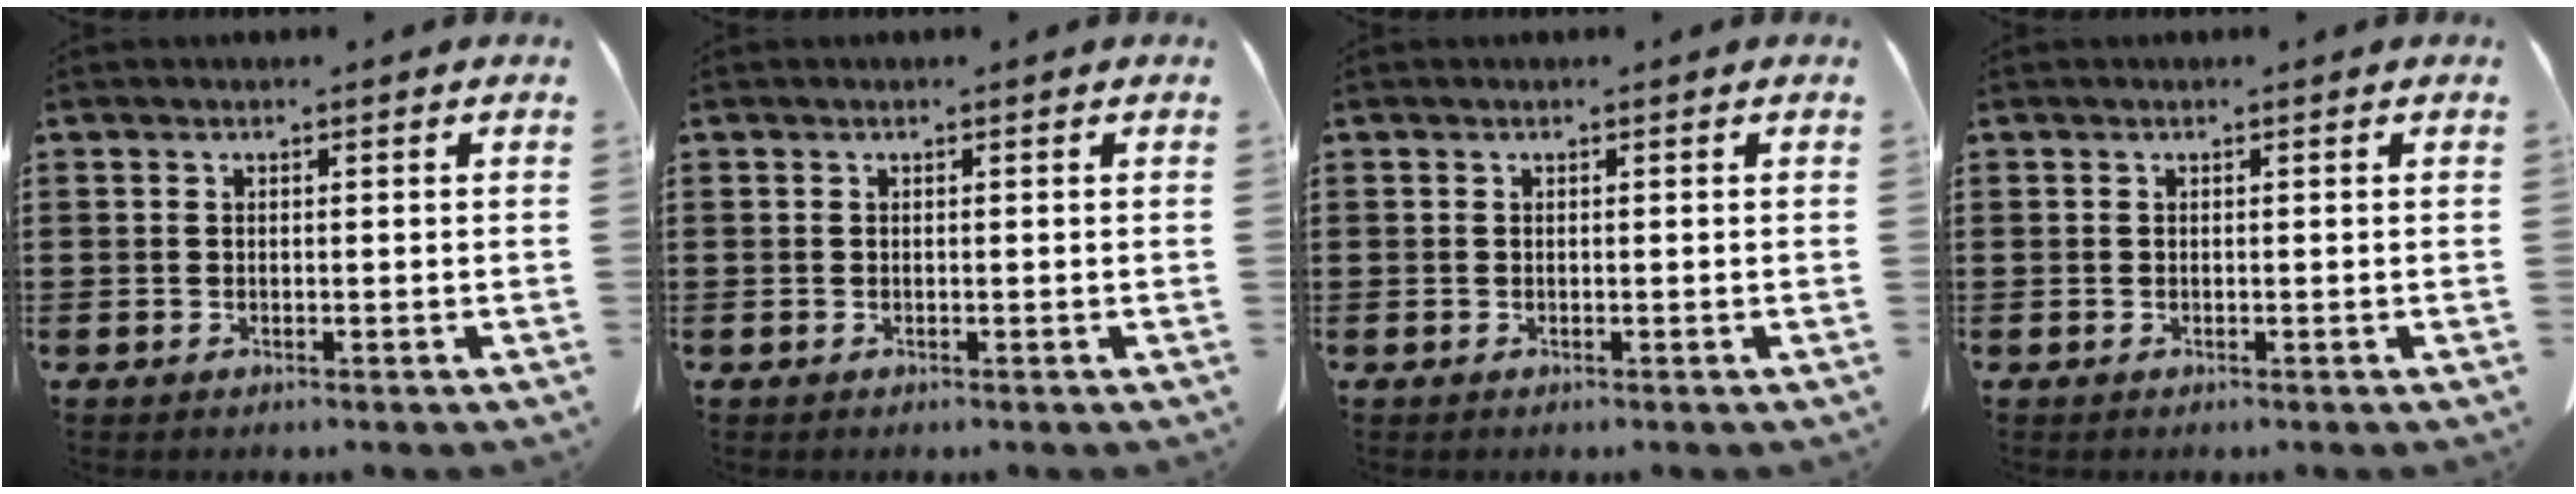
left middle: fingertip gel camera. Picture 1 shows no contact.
{"total": 0.0}
{"total": 0.0}
{"total": 0.0}